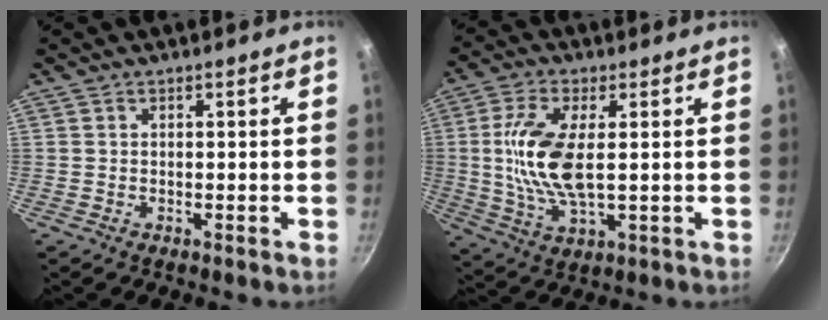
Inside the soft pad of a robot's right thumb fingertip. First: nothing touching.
{"total": 12.4, "force": [1.3, 5.3, 11.1], "torque": [-0.229, -0.004, 0.025]}